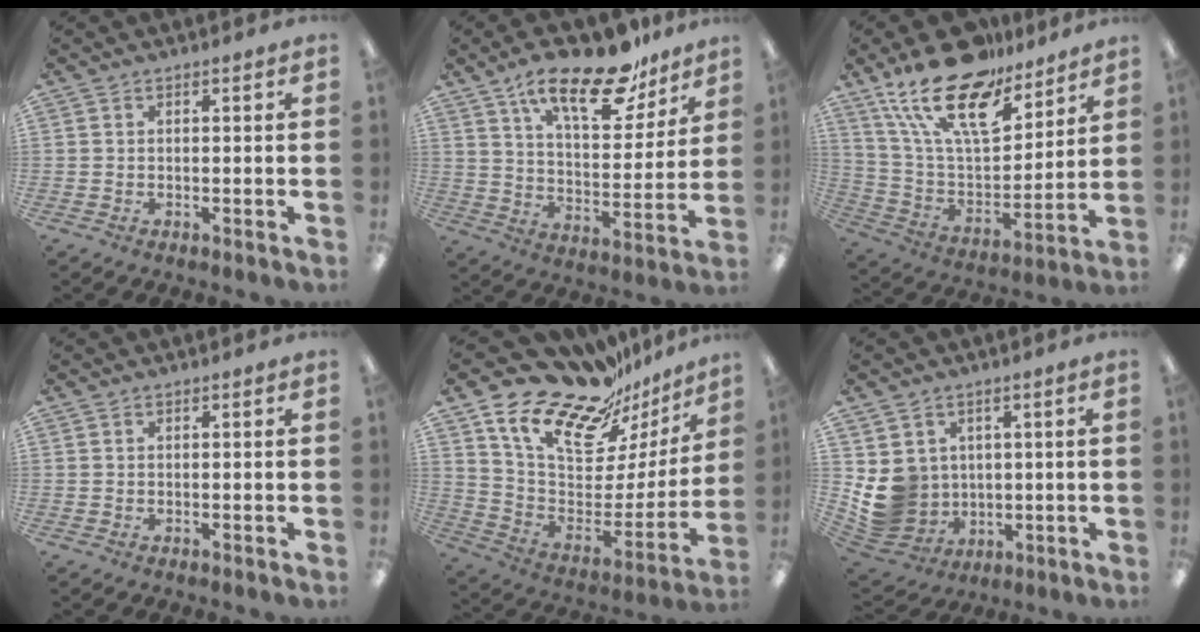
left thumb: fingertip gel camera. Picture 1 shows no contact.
{"total": 20.3, "force": [14.3, 7.8, 12.1], "torque": [-0.191, -0.085, 0.239]}
{"total": 21.7, "force": [15.6, 9.0, 12.1], "torque": [-0.231, -0.098, 0.275]}
{"total": 0.0}
{"total": 22.5, "force": [18.0, 9.1, 9.9], "torque": [-0.169, -0.133, 0.319]}
{"total": 9.9, "force": [1.3, 9.4, 2.8], "torque": [-0.078, -0.014, 0.036]}